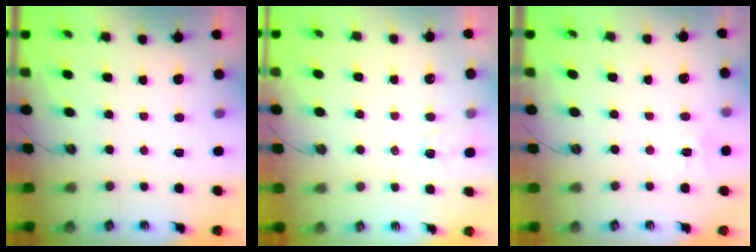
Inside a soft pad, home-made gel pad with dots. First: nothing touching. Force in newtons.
{"total": 5.4, "press": 5.4, "slide": 0.6}
{"total": 5.6, "press": 5.6, "slide": 0.3}